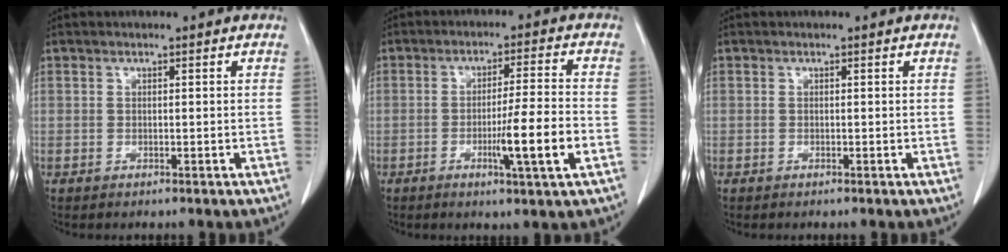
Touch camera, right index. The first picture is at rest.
{"total": 8.4, "force": [-2.7, -0.7, 8.0], "torque": [-0.126, -0.012, -0.047]}
{"total": 0.0}